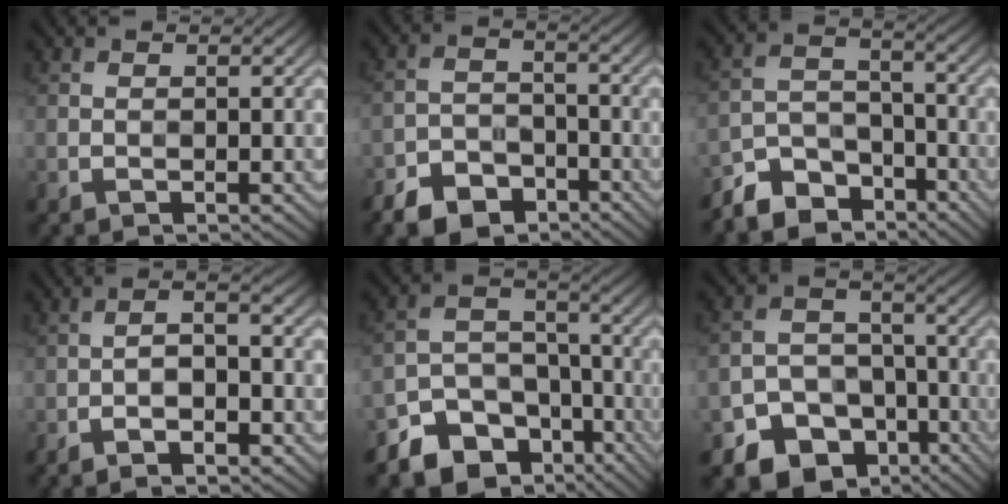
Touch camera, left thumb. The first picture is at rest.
{"total": 7.7, "force": [-5.8, 4.0, 3.1], "torque": [-0.062, -0.009, -0.111]}
{"total": 8.3, "force": [-6.5, 4.3, 2.8], "torque": [-0.057, -0.009, -0.124]}
{"total": 4.9, "force": [-2.5, 1.3, 4.1], "torque": [-0.074, 0.004, -0.042]}
{"total": 13.6, "force": [-9.0, 8.9, 5.1], "torque": [-0.117, -0.020, -0.136]}
{"total": 12.5, "force": [-7.6, 8.7, 4.6], "torque": [-0.095, -0.024, -0.122]}